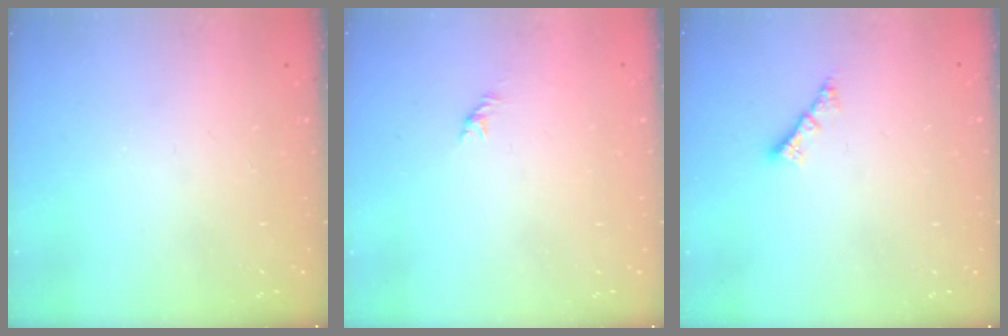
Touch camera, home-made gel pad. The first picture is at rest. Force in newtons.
{"total": 0.0}
{"total": 2.4, "press": 2.4, "slide": 0.2}